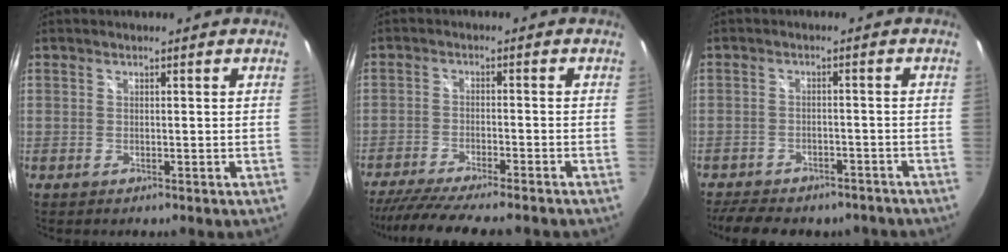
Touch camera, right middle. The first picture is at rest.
{"total": 13.5, "force": [-11.7, 1.2, 6.7], "torque": [-0.140, -0.032, -0.186]}
{"total": 12.0, "force": [-9.8, 4.9, 4.9], "torque": [-0.111, -0.009, -0.133]}